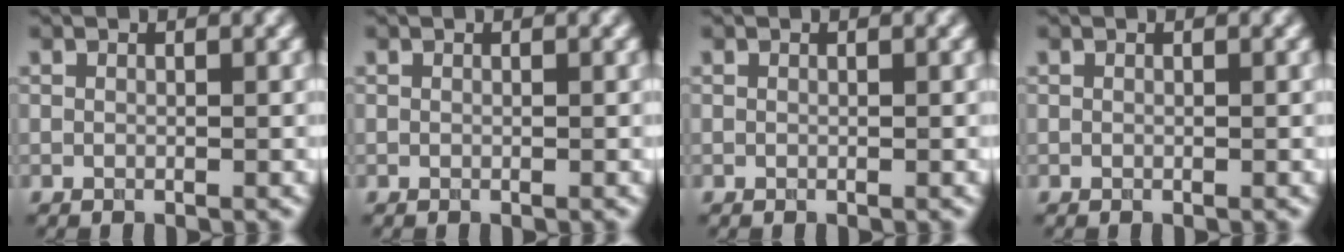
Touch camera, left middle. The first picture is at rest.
{"total": 0.0}
{"total": 0.0}
{"total": 0.0}